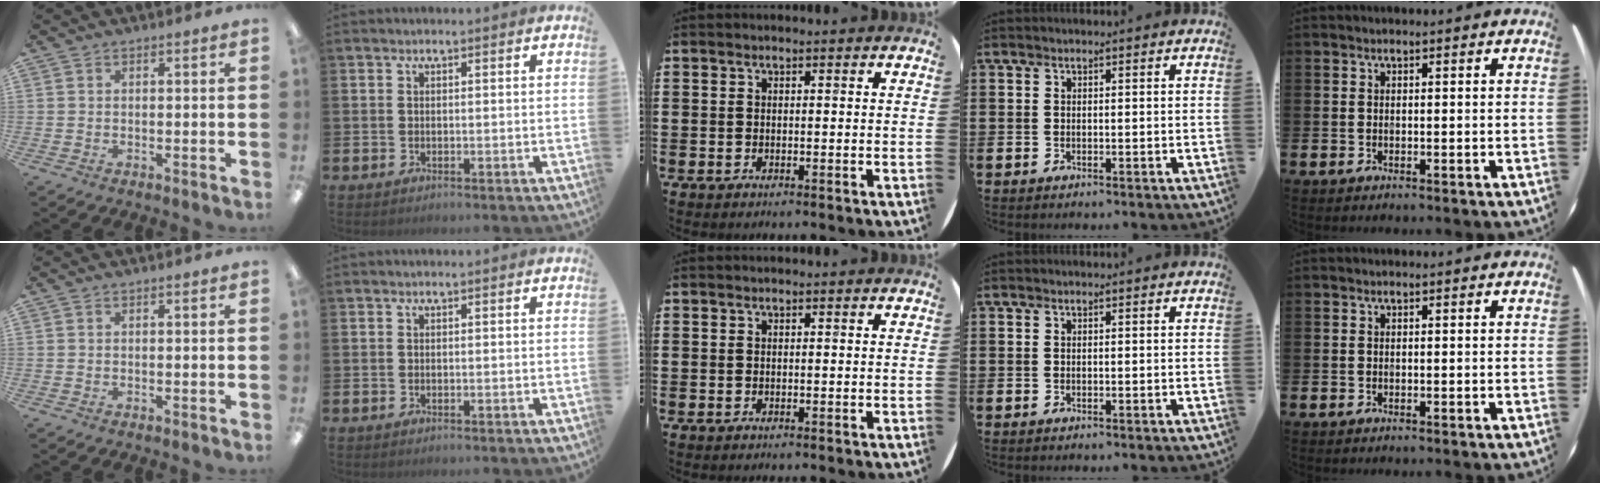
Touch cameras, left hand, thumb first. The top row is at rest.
{}